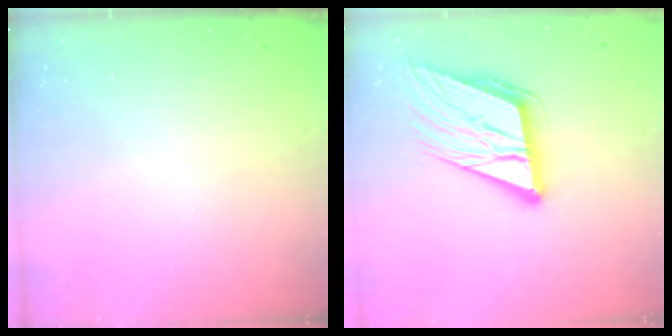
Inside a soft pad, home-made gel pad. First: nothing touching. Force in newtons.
{"total": 15.0, "press": 14.6, "slide": 3.5}